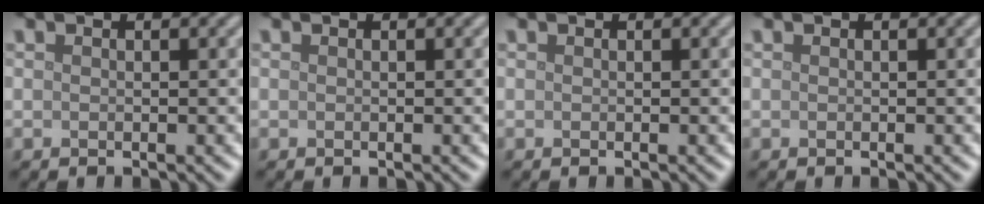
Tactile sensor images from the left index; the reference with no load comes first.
{"total": 0.0}
{"total": 0.0}
{"total": 0.0}